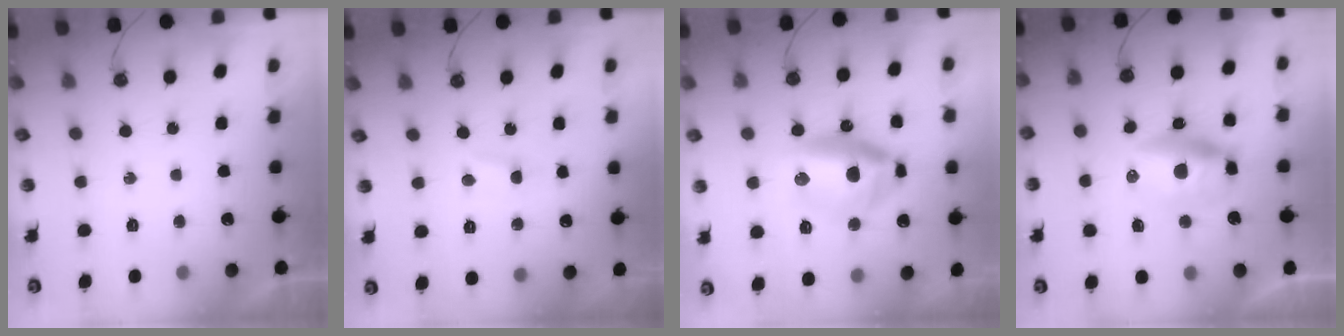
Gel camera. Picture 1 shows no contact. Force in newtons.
{"total": 1.5, "press": 1.4, "slide": 0.2}
{"total": 13.2, "press": 13.1, "slide": 1.4}
{"total": 10.5, "press": 10.5, "slide": 0.9}